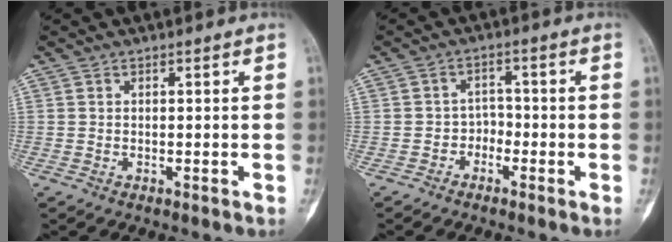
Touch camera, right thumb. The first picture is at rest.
{"total": 2.8, "force": [-1.7, 2.2, 0.4], "torque": [0.015, 0.019, -0.040]}